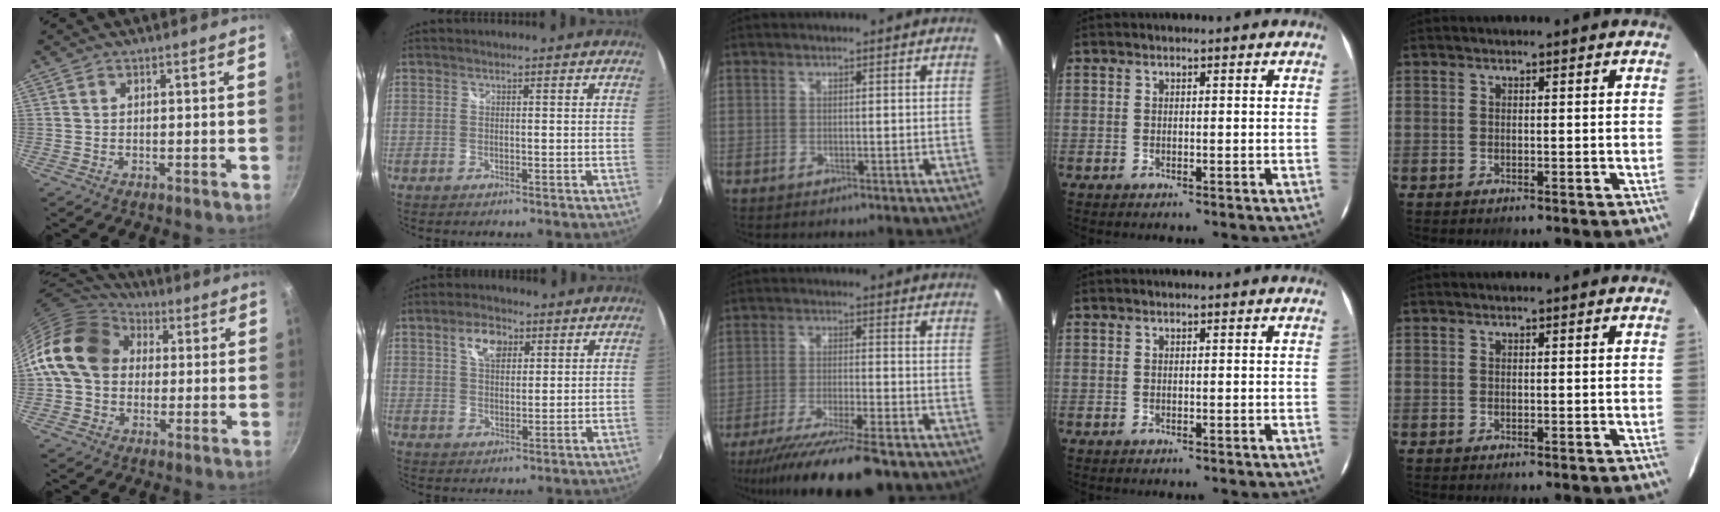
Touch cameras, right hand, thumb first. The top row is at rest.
{"thumb": {"total": 16.9, "force": [2.6, 13.5, 9.8], "torque": [-0.152, 0.035, 0.033]}, "index": {"total": 6.0, "force": [2.9, 3.5, 4.0], "torque": [-0.065, 0.015, 0.052]}, "middle": {"total": 17.2, "force": [-14.1, 2.0, 9.8], "torque": [-0.192, -0.040, -0.230]}}